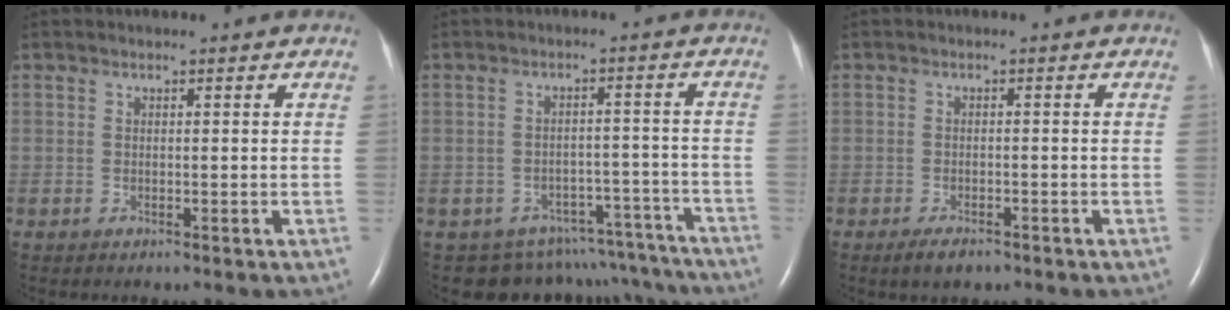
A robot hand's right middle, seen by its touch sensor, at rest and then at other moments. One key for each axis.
{"total": 14.2, "fx": -12.8, "fy": 6.0, "fz": 0.9, "tx": -0.004, "ty": 0.043, "tz": -0.140}
{"total": 2.7, "fx": -2.0, "fy": 1.0, "fz": 1.5, "tx": -0.037, "ty": -0.004, "tz": -0.027}